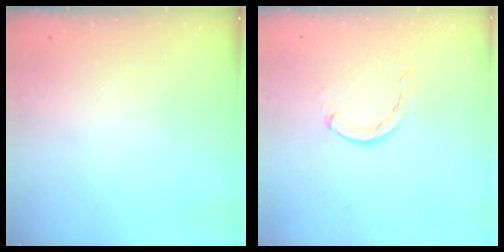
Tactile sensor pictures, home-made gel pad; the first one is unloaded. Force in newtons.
{"total": 2.0, "press": 2.0, "slide": 0.4}